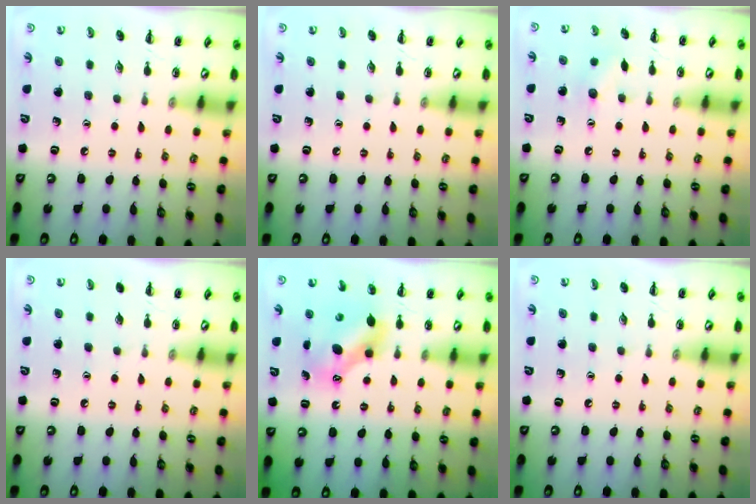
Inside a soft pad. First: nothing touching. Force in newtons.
{"total": 0.0}
{"total": 5.8, "press": 5.6, "slide": 1.3}
{"total": 0.0}
{"total": 7.4, "press": 7.4, "slide": 0.9}
{"total": 0.0}